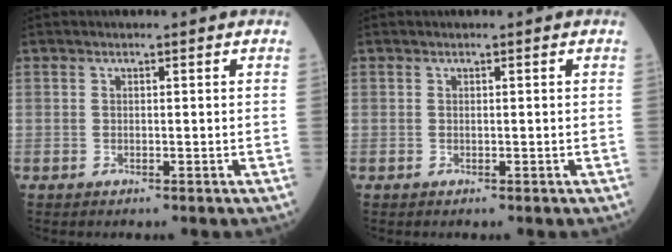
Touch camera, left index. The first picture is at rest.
{"total": 0.0}